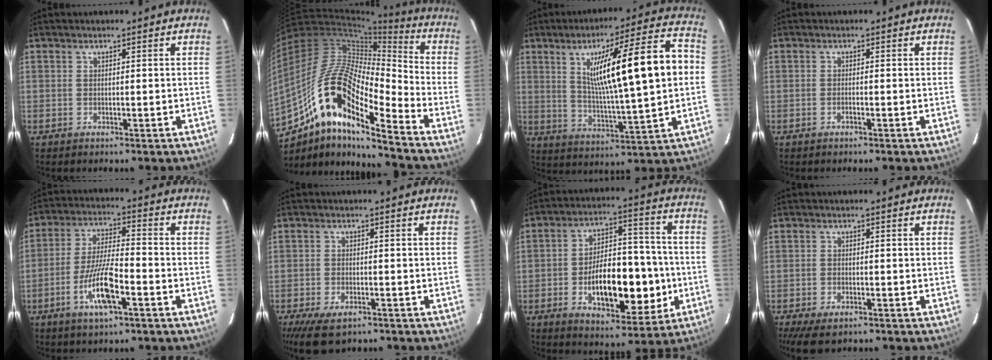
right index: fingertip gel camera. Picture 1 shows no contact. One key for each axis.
{"total": 18.2, "fx": -9.7, "fy": 4.4, "fz": 14.7, "tx": -0.280, "ty": 0.033, "tz": -0.165}
{"total": 19.6, "fx": 3.0, "fy": 1.2, "fz": 19.3, "tx": -0.300, "ty": 0.015, "tz": 0.045}
{"total": 0.6, "fx": -0.3, "fy": 0.1, "fz": 0.5, "tx": -0.013, "ty": 0.001, "tz": -0.005}
{"total": 10.0, "fx": -4.3, "fy": 1.8, "fz": 8.9, "tx": -0.178, "ty": -0.004, "tz": -0.077}
{"total": 7.3, "fx": -5.1, "fy": 3.1, "fz": 4.2, "tx": -0.078, "ty": -0.010, "tz": -0.082}
{"total": 16.5, "fx": -3.7, "fy": 7.0, "fz": 14.5, "tx": -0.232, "ty": 0.019, "tz": -0.050}
{"total": 6.7, "fx": -4.8, "fy": 2.9, "fz": 3.7, "tx": -0.071, "ty": -0.011, "tz": -0.076}